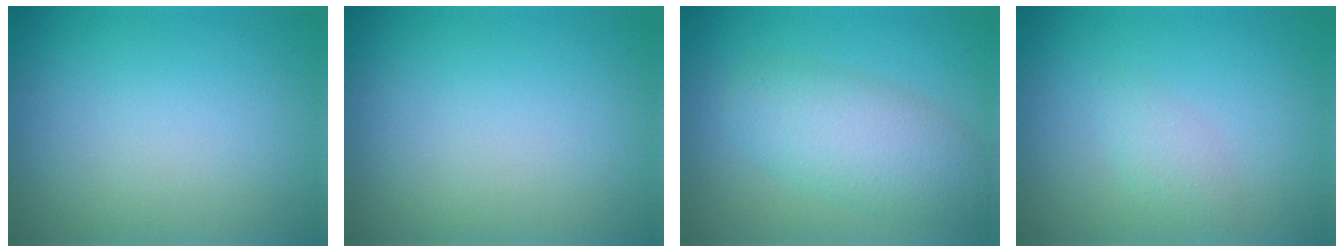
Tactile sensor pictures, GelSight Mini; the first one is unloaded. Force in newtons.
{"total": 0.0}
{"total": 5.5, "press": 5.5, "slide": 0.2}
{"total": 1.4, "press": 1.4, "slide": 0.1}